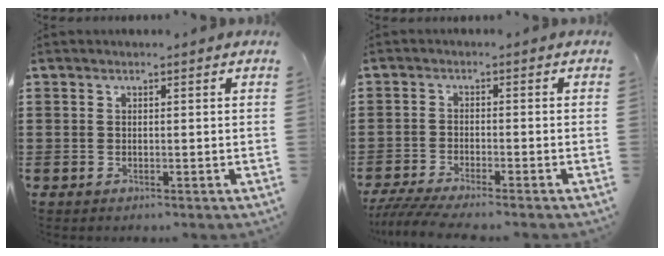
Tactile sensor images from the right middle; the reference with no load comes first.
{"total": 3.5, "force": [-3.2, 0.0, 1.6], "torque": [-0.040, -0.012, -0.065]}